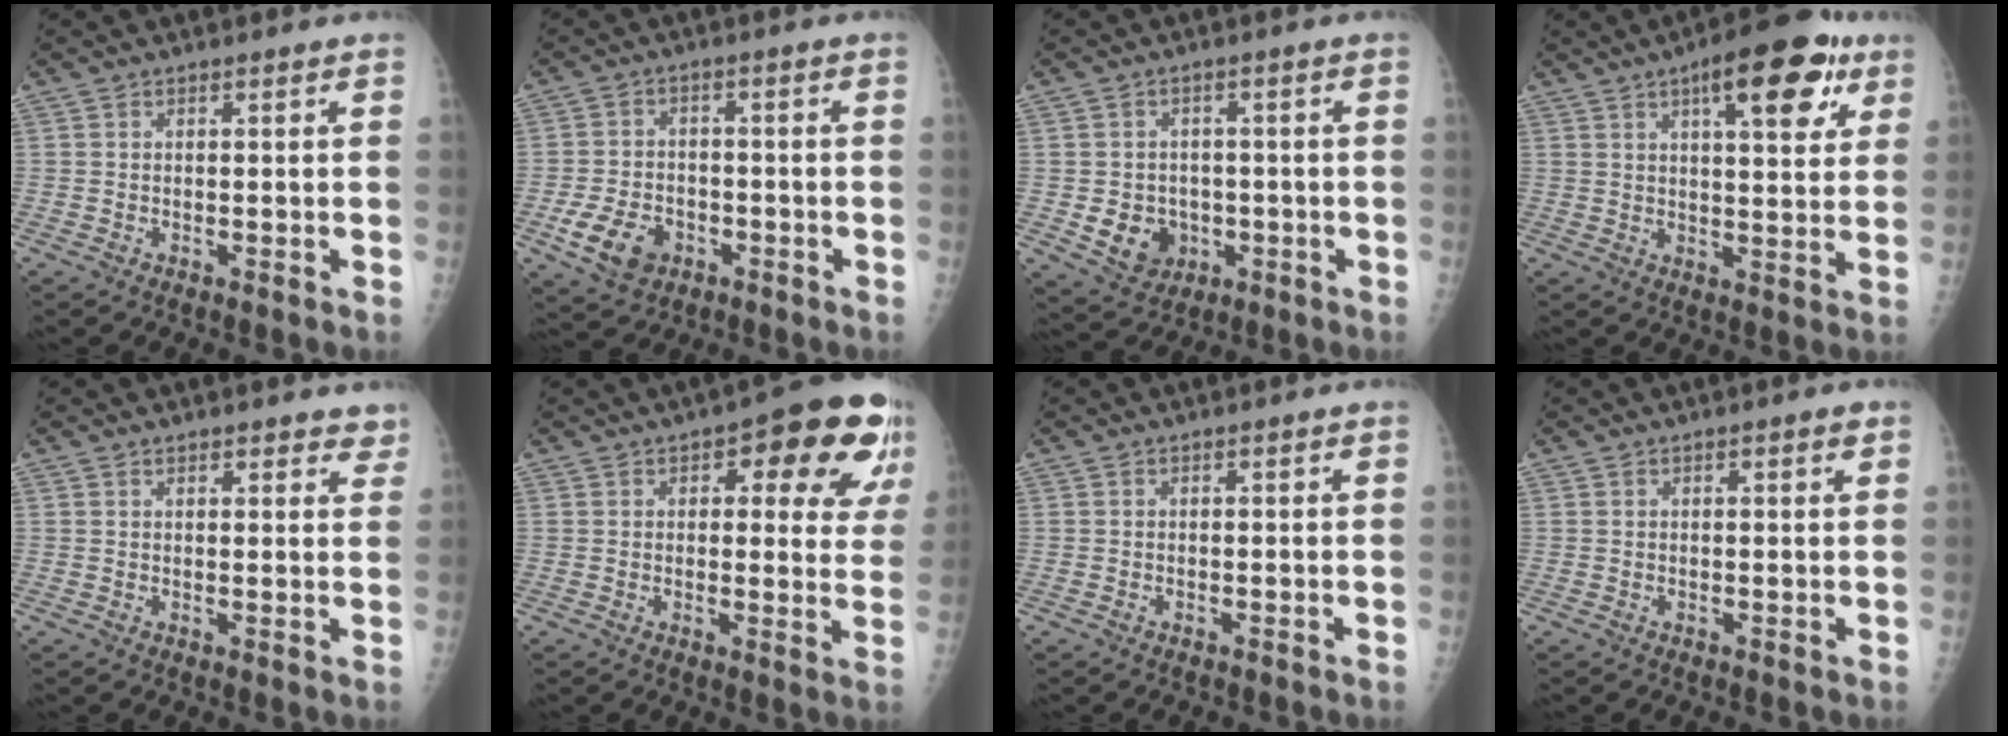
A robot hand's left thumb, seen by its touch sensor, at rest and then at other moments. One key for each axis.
{"total": 8.1, "fx": -3.6, "fy": 5.8, "fz": 4.5, "tx": -0.073, "ty": 0.016, "tz": -0.057}
{"total": 7.2, "fx": -1.6, "fy": 6.2, "fz": 3.3, "tx": -0.025, "ty": 0.007, "tz": -0.015}
{"total": 14.9, "fx": 7.2, "fy": 5.3, "fz": 11.9, "tx": -0.132, "ty": -0.013, "tz": 0.094}
{"total": 4.5, "fx": 3.7, "fy": 1.9, "fz": 1.7, "tx": 0.016, "ty": -0.014, "tz": 0.041}
{"total": 15.8, "fx": 7.0, "fy": 6.5, "fz": 12.6, "tx": -0.108, "ty": -0.014, "tz": 0.077}
{"total": 0.0}
{"total": 1.6, "fx": 0.8, "fy": 0.4, "fz": 1.3, "tx": -0.016, "ty": -0.001, "tz": 0.010}